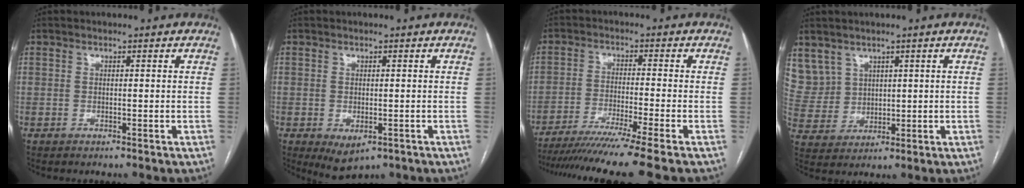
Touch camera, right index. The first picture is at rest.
{"total": 4.3, "force": [-1.9, 2.4, 3.1], "torque": [-0.046, -0.008, -0.016]}
{"total": 14.2, "force": [-11.7, -2.5, 7.6], "torque": [-0.110, -0.045, -0.185]}
{"total": 9.0, "force": [4.9, 7.4, 1.2], "torque": [-0.044, 0.033, 0.124]}